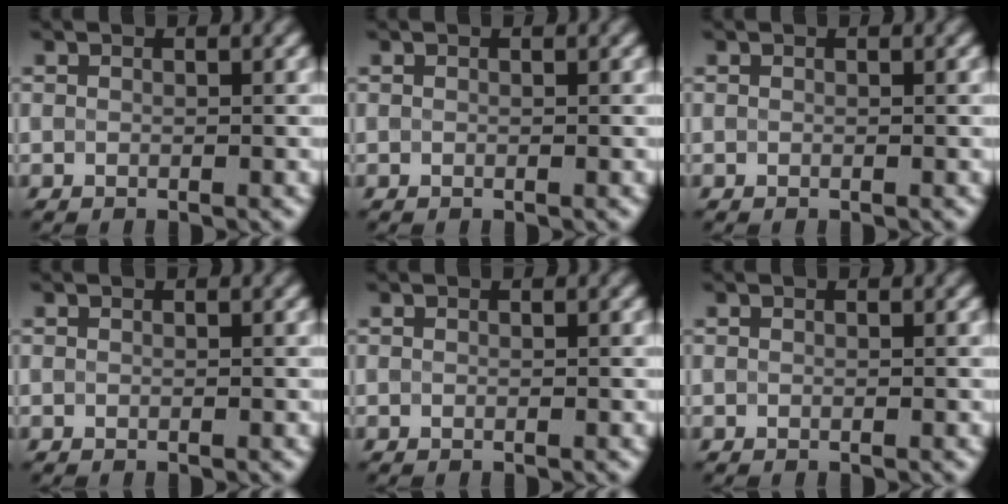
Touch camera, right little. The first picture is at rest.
{"total": 0.0}
{"total": 0.0}
{"total": 0.0}
{"total": 0.0}
{"total": 0.0}